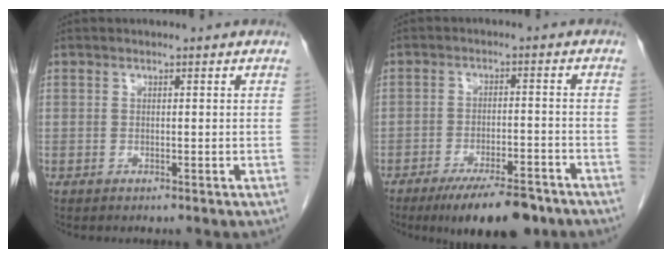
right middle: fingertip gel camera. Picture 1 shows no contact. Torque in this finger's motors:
{"motor_torque": [1.19, -0.95, 0.20, 0.14]}